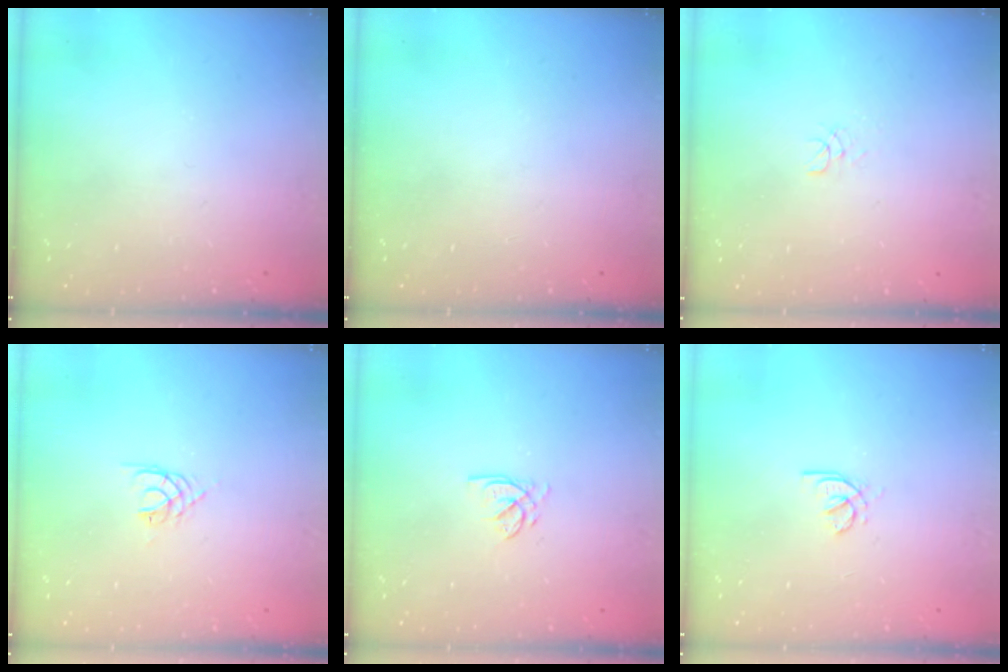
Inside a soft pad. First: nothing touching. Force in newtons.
{"total": 0.0}
{"total": 3.0, "press": 3.0, "slide": 0.2}
{"total": 3.6, "press": 3.6, "slide": 0.5}
{"total": 2.3, "press": 2.3, "slide": 0.3}
{"total": 2.1, "press": 2.1, "slide": 0.6}